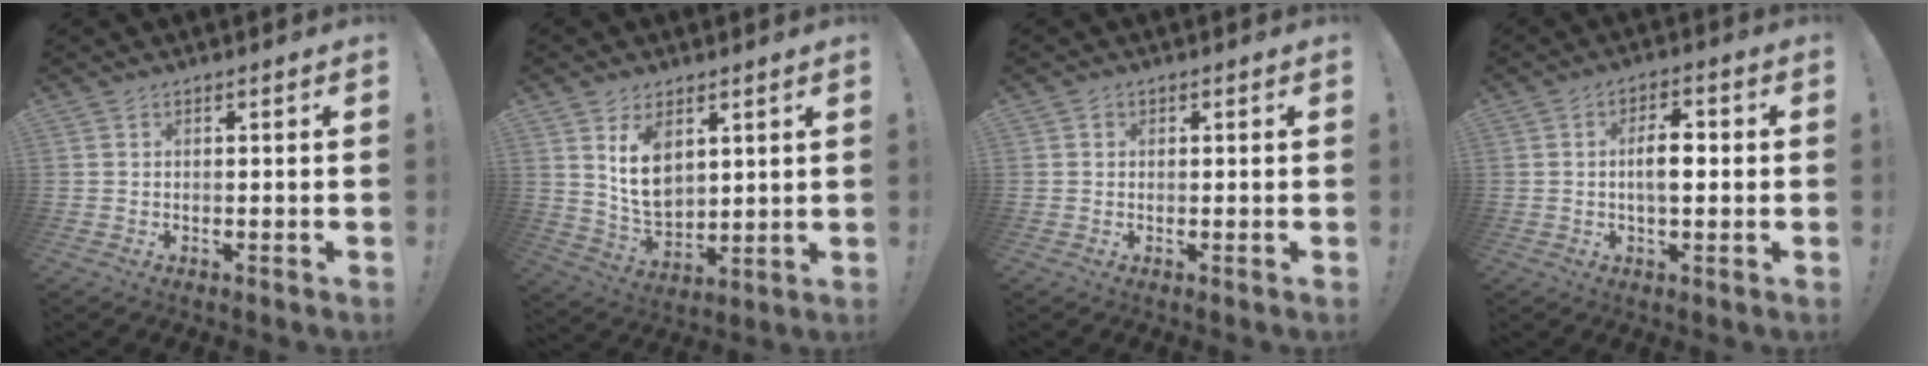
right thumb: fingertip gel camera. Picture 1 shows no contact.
{"total": 10.5, "force": [5.1, 6.9, 6.1], "torque": [-0.096, -0.032, 0.097]}
{"total": 0.9, "force": [0.3, 0.8, 0.2], "torque": [-0.002, 0.002, 0.005]}
{"total": 6.7, "force": [-0.2, 3.2, 5.9], "torque": [-0.093, 0.005, -0.012]}